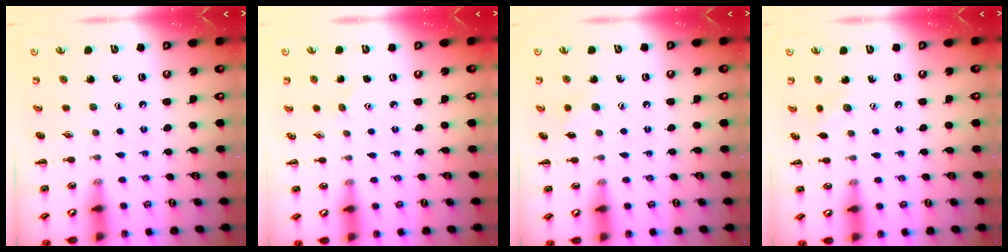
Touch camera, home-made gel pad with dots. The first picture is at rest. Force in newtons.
{"total": 3.2, "press": 3.1, "slide": 0.8}
{"total": 5.2, "press": 5.0, "slide": 1.4}
{"total": 3.9, "press": 3.8, "slide": 0.9}